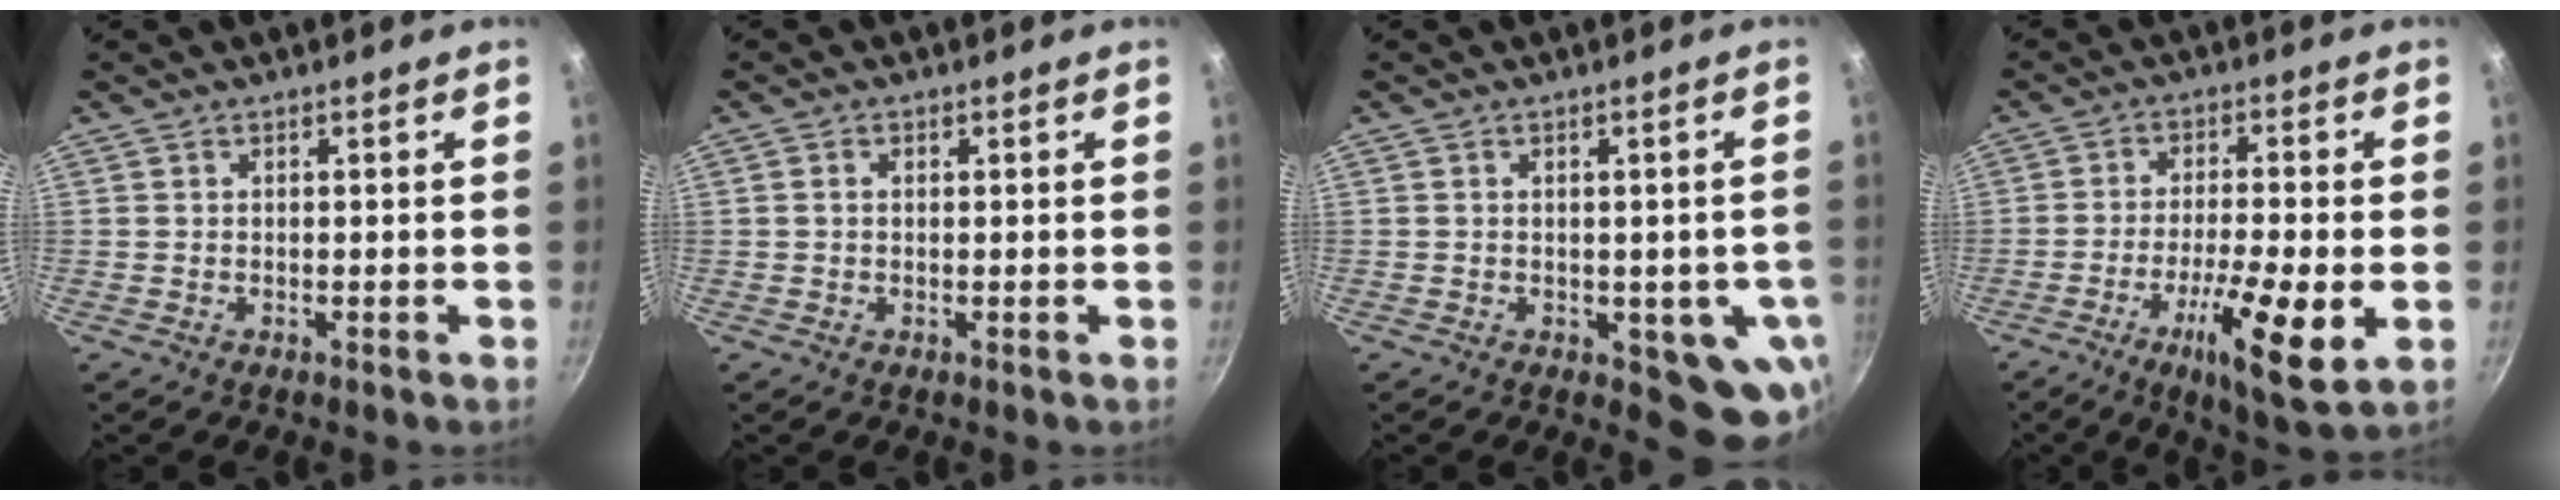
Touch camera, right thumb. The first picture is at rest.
{"total": 0.9, "force": [0.1, 0.6, 0.7], "torque": [-0.011, 0.003, 0.001]}
{"total": 9.1, "force": [-2.0, 4.8, 7.5], "torque": [-0.044, -0.002, -0.019]}
{"total": 13.4, "force": [-4.3, 2.6, 12.4], "torque": [-0.208, 0.006, -0.072]}